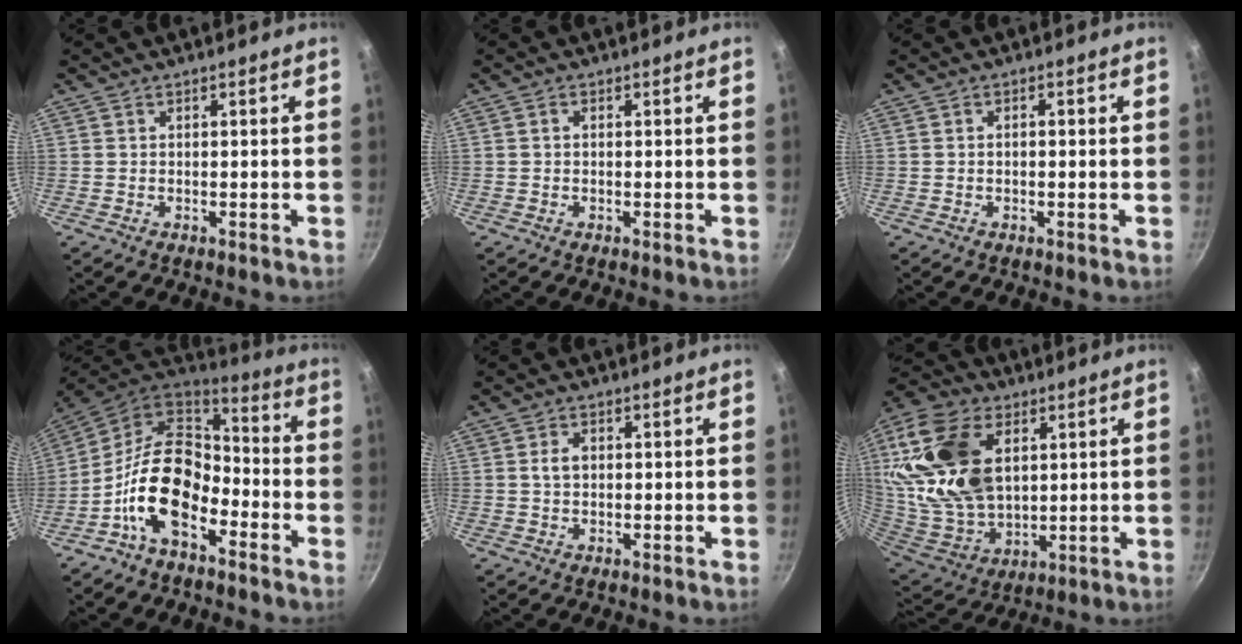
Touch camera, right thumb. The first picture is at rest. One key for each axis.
{"total": 0.7, "fx": 0.0, "fy": 0.6, "fz": 0.5, "tx": -0.008, "ty": 0.005, "tz": 0.001}
{"total": 1.0, "fx": -0.1, "fy": 0.5, "fz": 0.8, "tx": -0.015, "ty": 0.005, "tz": -0.002}
{"total": 16.7, "fx": -6.3, "fy": 10.0, "fz": 11.8, "tx": -0.195, "ty": 0.061, "tz": -0.134}
{"total": 2.6, "fx": 0.3, "fy": 1.8, "fz": 1.8, "tx": -0.026, "ty": 0.006, "tz": 0.005}
{"total": 24.2, "fx": 6.8, "fy": 15.4, "fz": 17.4, "tx": -0.337, "ty": -0.024, "tz": 0.134}